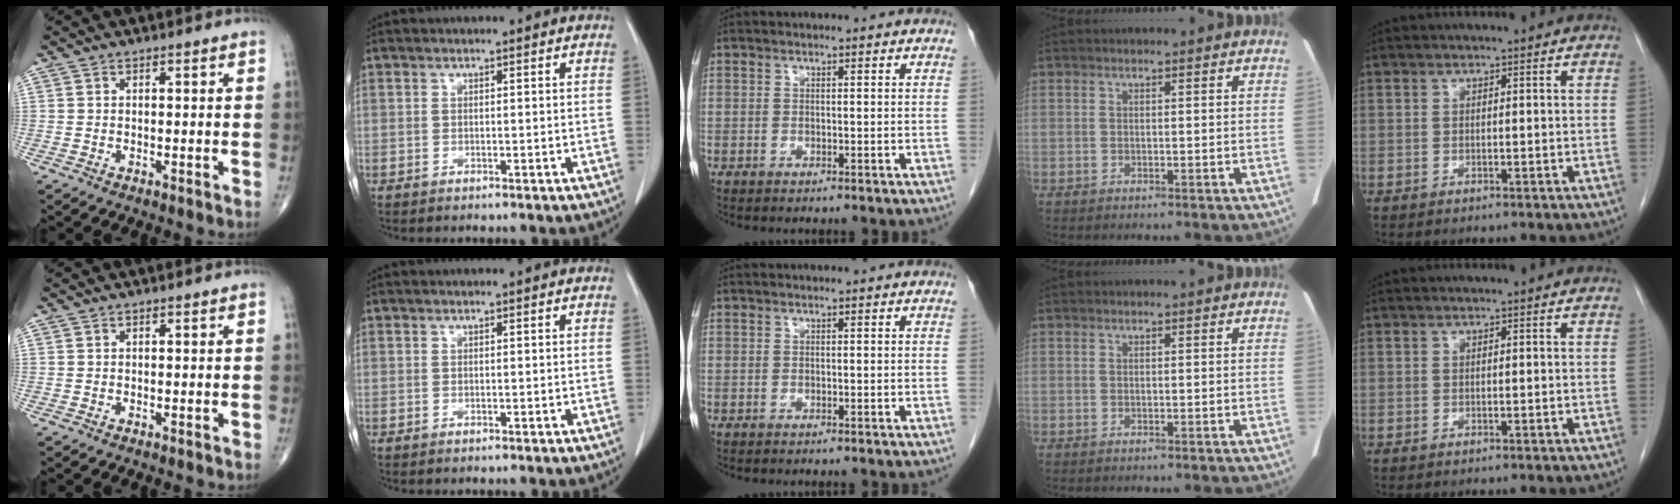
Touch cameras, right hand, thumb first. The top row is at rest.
{}